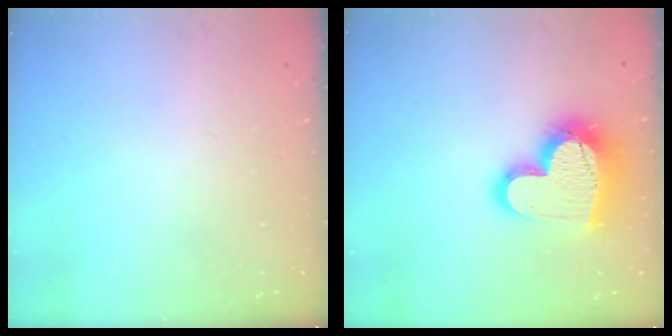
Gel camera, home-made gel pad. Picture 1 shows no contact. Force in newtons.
{"total": 19.2, "press": 19.2, "slide": 1.5}